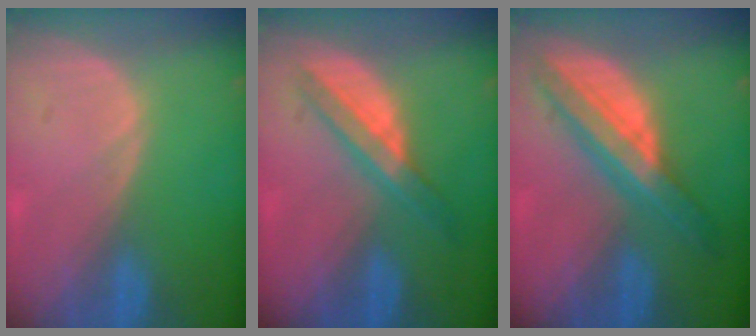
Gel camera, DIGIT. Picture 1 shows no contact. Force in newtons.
{"total": 5.4, "press": 5.3, "slide": 1.3}
{"total": 8.1, "press": 8.1, "slide": 0.4}